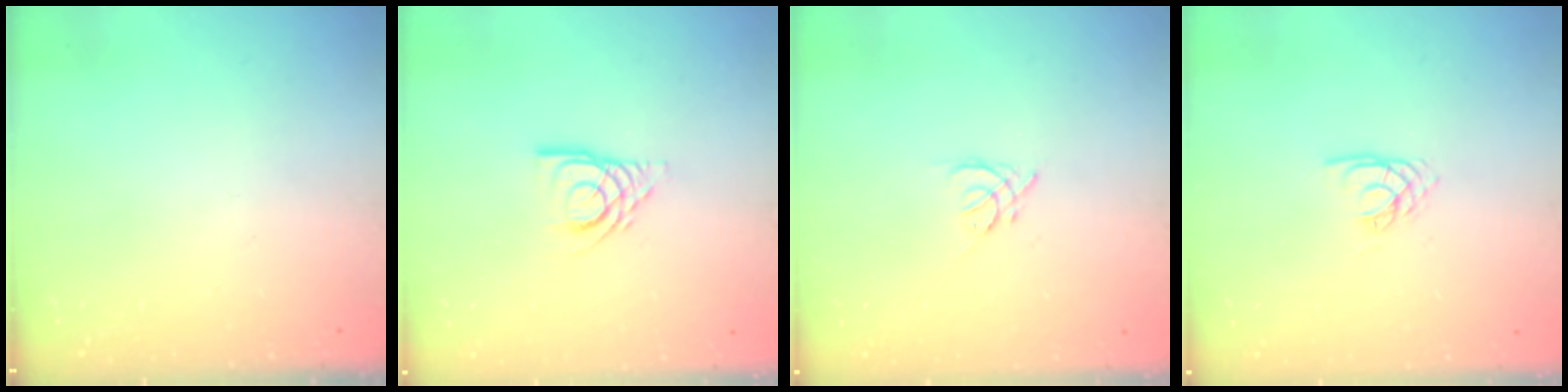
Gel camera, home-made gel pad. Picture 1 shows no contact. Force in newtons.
{"total": 8.0, "press": 8.0, "slide": 0.7}
{"total": 2.6, "press": 2.5, "slide": 0.6}
{"total": 2.8, "press": 2.8, "slide": 0.1}